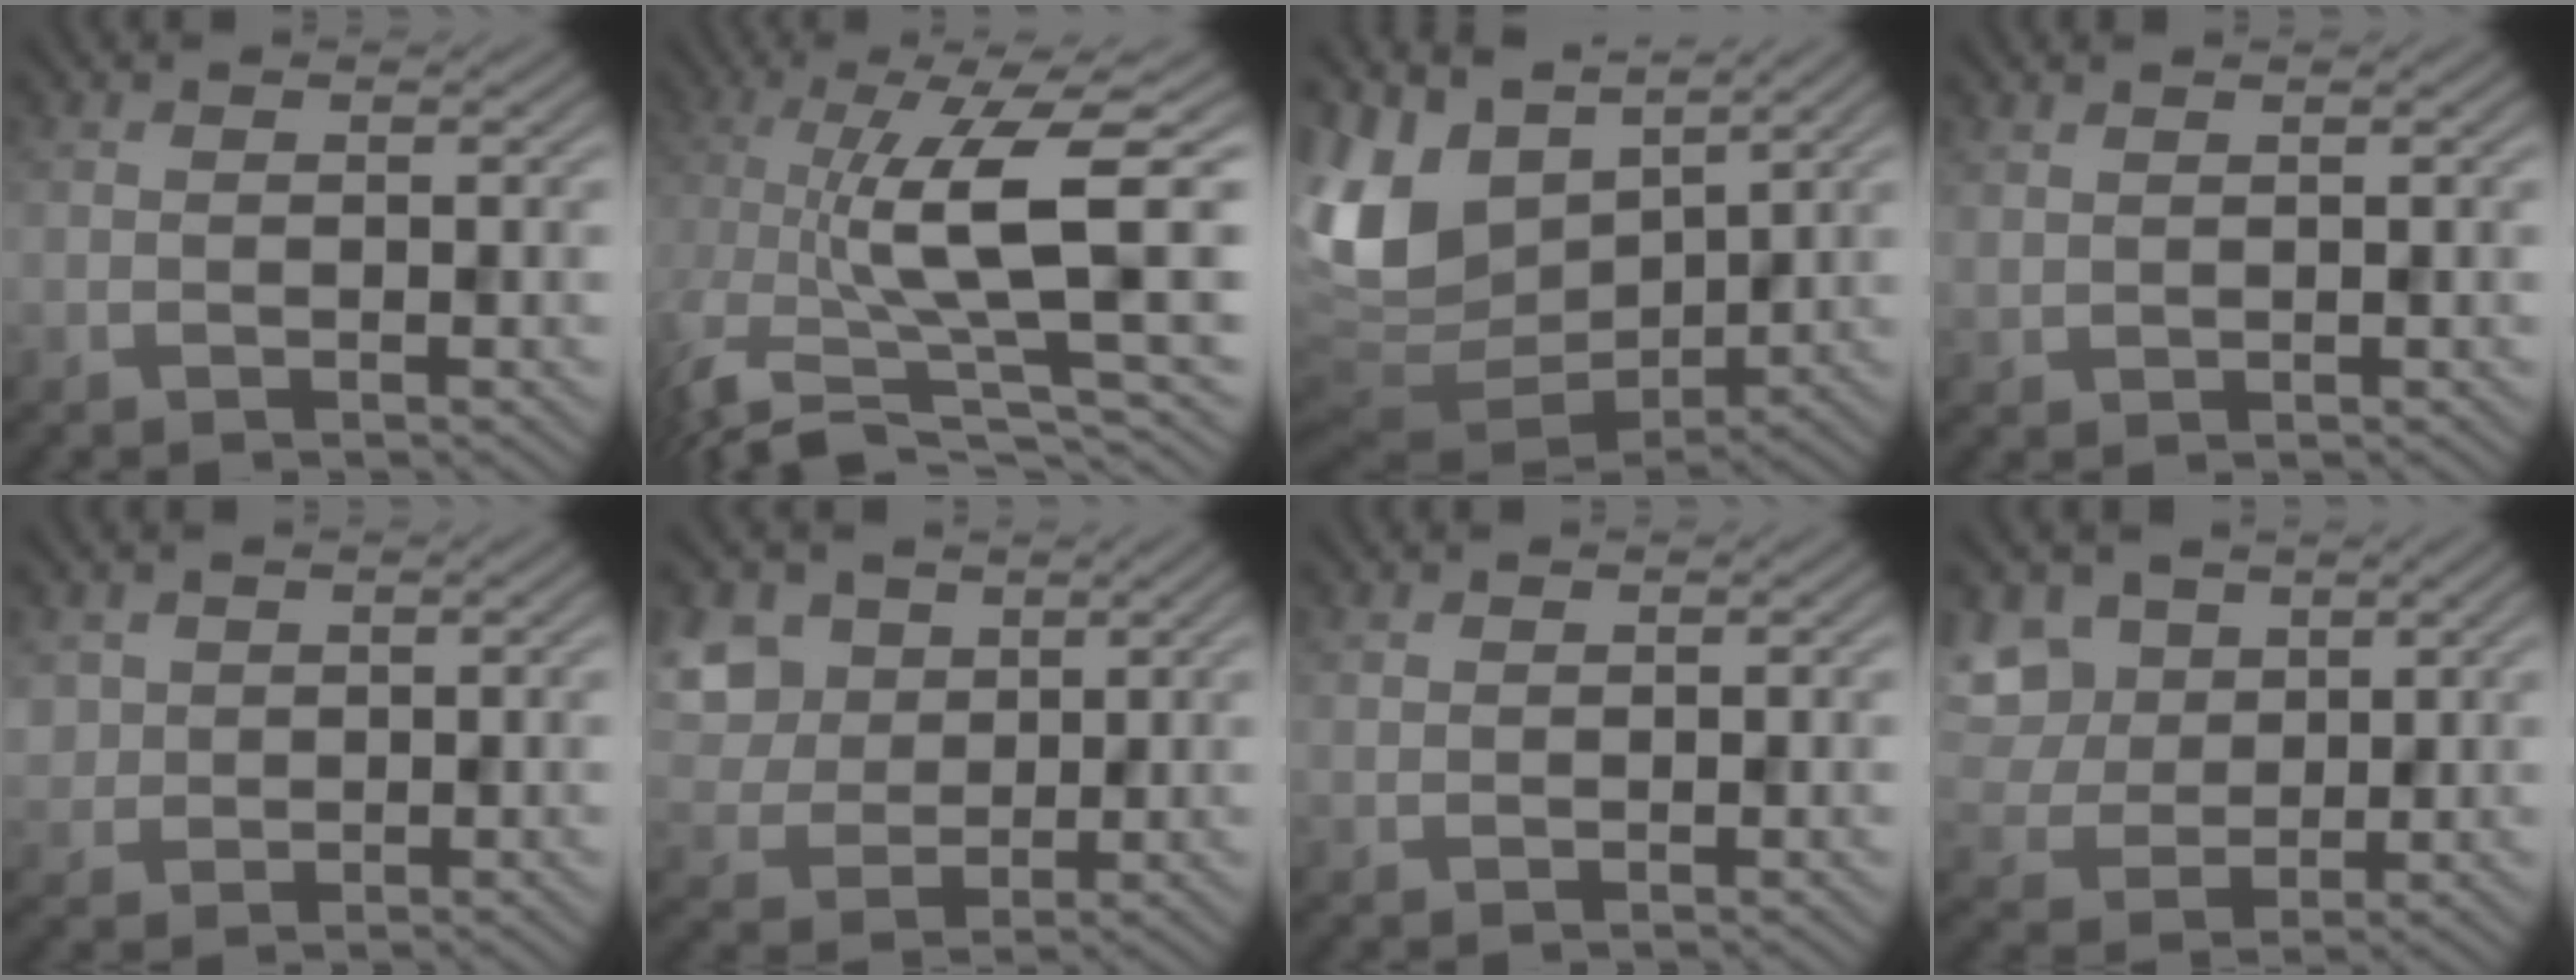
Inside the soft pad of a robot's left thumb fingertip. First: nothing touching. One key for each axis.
{"total": 12.8, "fx": -0.3, "fy": 3.4, "fz": 12.4, "tx": -0.235, "ty": -0.005, "tz": -0.008}
{"total": 11.5, "fx": 2.5, "fy": 8.0, "fz": 7.8, "tx": -0.215, "ty": -0.013, "tz": 0.070}
{"total": 1.1, "fx": 0.9, "fy": 0.4, "fz": 0.3, "tx": -0.013, "ty": -0.001, "tz": 0.026}
{"total": 2.3, "fx": 1.0, "fy": 2.1, "fz": 0.5, "tx": -0.021, "ty": -0.007, "tz": 0.020}
{"total": 8.6, "fx": 3.1, "fy": 6.8, "fz": 4.3, "tx": -0.157, "ty": 0.009, "tz": 0.059}
{"total": 0.9, "fx": 0.7, "fy": 0.5, "fz": 0.2, "tx": -0.006, "ty": -0.001, "tz": 0.017}
{"total": 7.1, "fx": 2.9, "fy": 5.5, "fz": 3.4, "tx": -0.130, "ty": 0.002, "tz": 0.049}